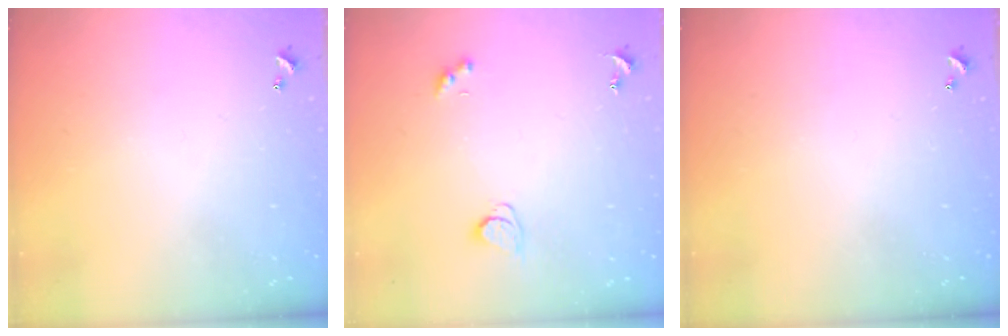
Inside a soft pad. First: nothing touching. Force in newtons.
{"total": 2.4, "press": 2.3, "slide": 0.6}
{"total": 0.0}